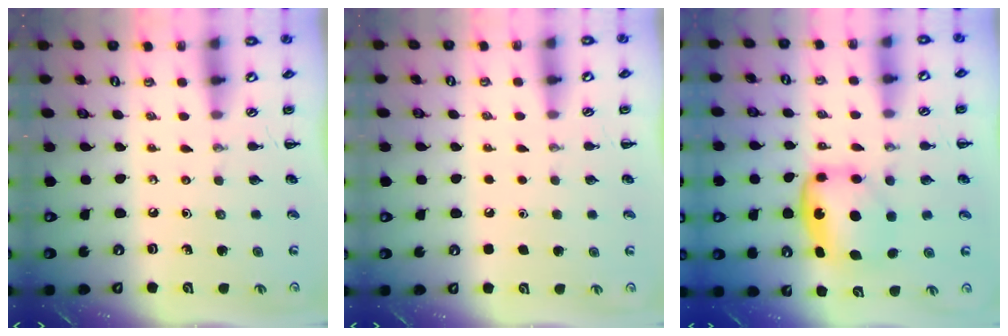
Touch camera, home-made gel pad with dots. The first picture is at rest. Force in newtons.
{"total": 1.8, "press": 1.8, "slide": 0.1}
{"total": 6.4, "press": 6.1, "slide": 1.8}